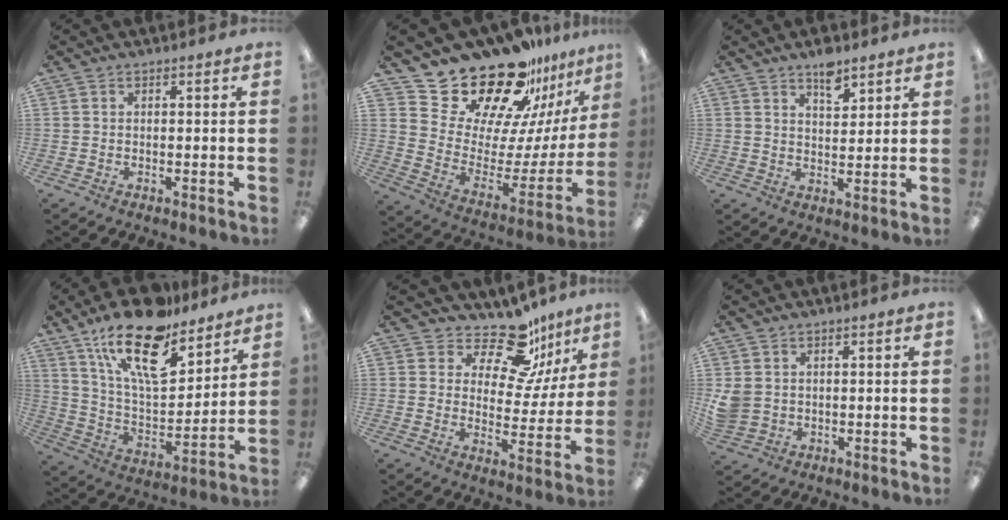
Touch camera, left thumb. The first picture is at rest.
{"total": 25.0, "force": [21.1, 9.7, 9.1], "torque": [-0.150, -0.159, 0.381]}
{"total": 6.3, "force": [4.8, 2.8, 3.0], "torque": [-0.030, -0.030, 0.080]}
{"total": 21.4, "force": [14.6, 8.8, 13.0], "torque": [-0.224, -0.083, 0.256]}
{"total": 15.2, "force": [11.8, 6.4, 7.1], "torque": [-0.123, -0.076, 0.208]}
{"total": 4.3, "force": [1.1, 3.9, 1.5], "torque": [-0.024, 0.004, 0.025]}